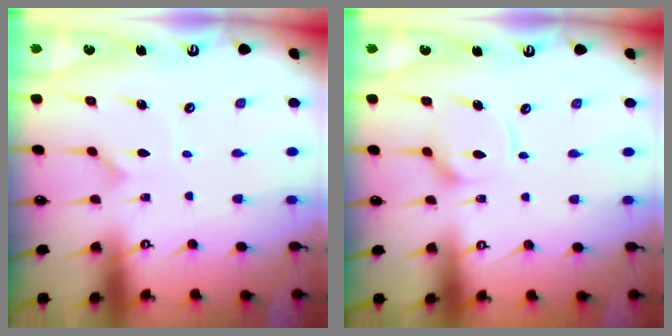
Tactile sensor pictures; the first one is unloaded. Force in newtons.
{"total": 8.6, "press": 8.5, "slide": 0.8}